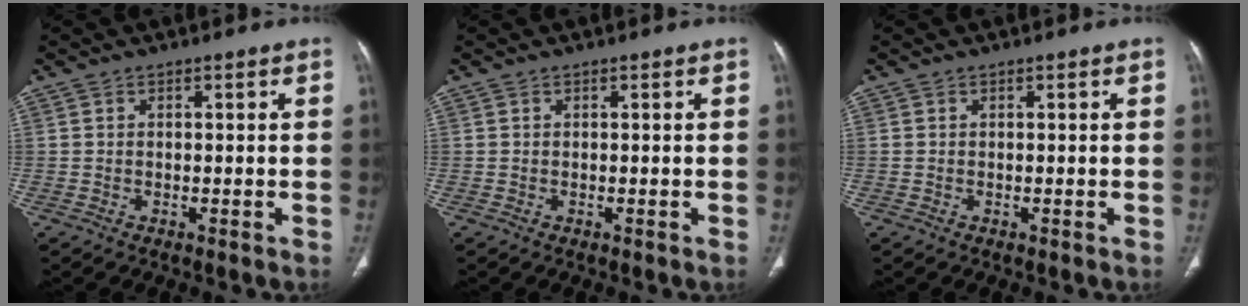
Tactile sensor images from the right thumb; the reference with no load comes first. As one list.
[{"total": 0.0}, {"total": 0.0}]